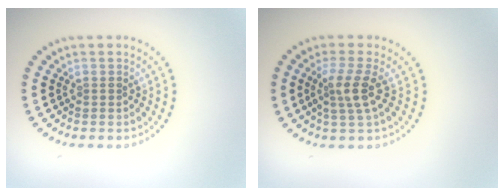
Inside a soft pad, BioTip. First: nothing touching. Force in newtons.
{"total": 2.7, "press": 2.2, "slide": 1.6}